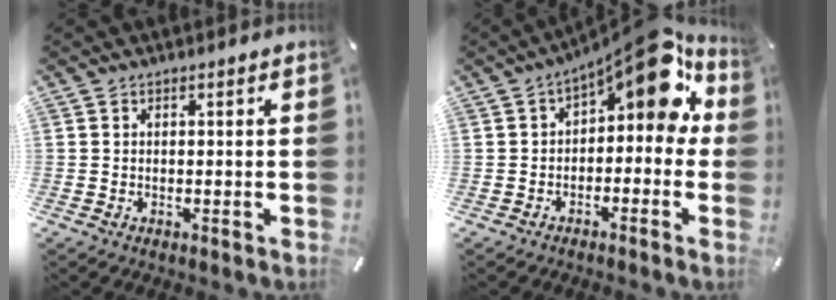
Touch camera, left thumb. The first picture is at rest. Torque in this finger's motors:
{"motor_torque": [2.34, 2.68, 0.60, 0.16, 0.12]}